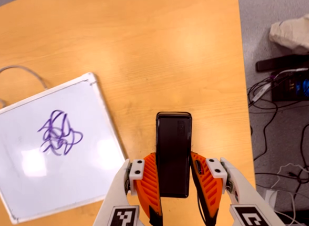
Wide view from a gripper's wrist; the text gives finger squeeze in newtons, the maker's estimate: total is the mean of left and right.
{"total": 3.9, "left": 2.3, "right": 5.5}